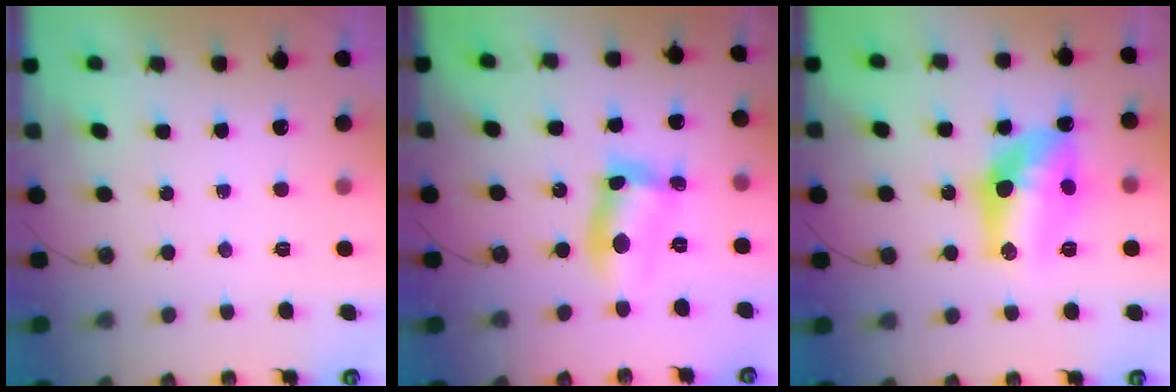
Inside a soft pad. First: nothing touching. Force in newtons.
{"total": 10.3, "press": 10.3, "slide": 1.1}
{"total": 13.0, "press": 13.0, "slide": 1.0}